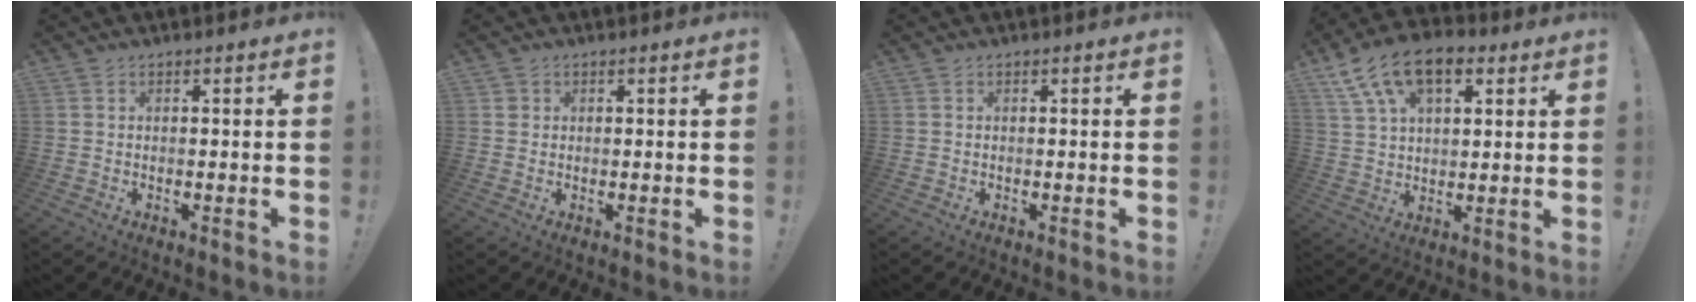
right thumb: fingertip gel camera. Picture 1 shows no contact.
{"total": 1.0, "force": [0.5, 0.9, 0.1], "torque": [0.002, 0.000, 0.009]}
{"total": 0.0}
{"total": 15.2, "force": [7.7, 8.6, 9.9], "torque": [-0.182, -0.029, 0.143]}